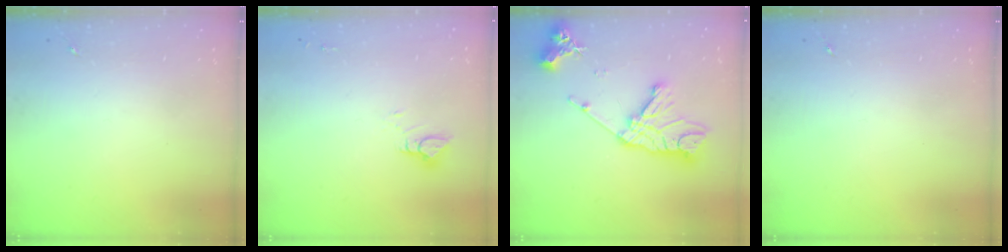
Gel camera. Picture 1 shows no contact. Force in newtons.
{"total": 4.5, "press": 4.5, "slide": 0.2}
{"total": 17.7, "press": 17.6, "slide": 1.3}
{"total": 0.0}